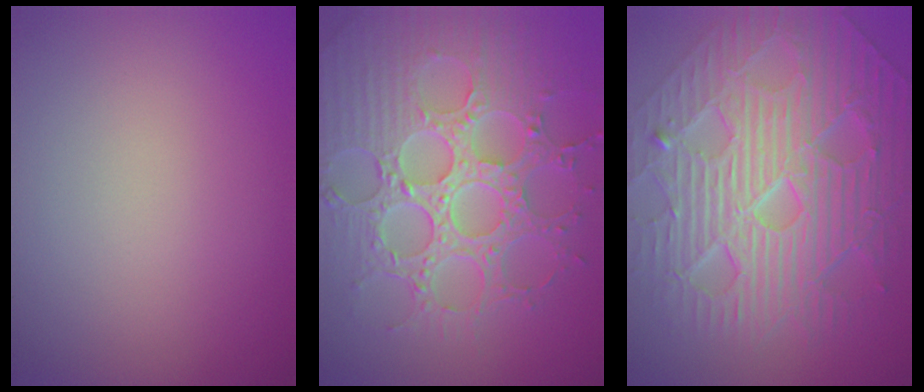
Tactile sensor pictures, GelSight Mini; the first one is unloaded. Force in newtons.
{"total": 8.6, "press": 6.5, "slide": 5.7}
{"total": 11.7, "press": 7.6, "slide": 8.8}